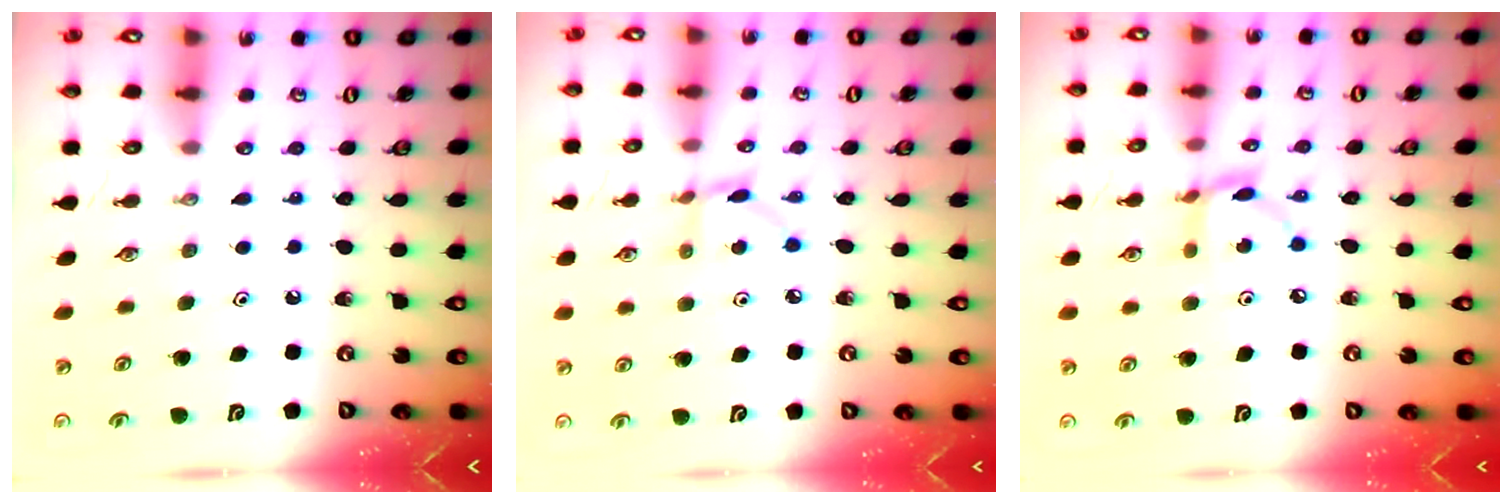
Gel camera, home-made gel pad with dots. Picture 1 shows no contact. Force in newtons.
{"total": 2.8, "press": 2.8, "slide": 0.4}
{"total": 6.2, "press": 6.2, "slide": 0.3}